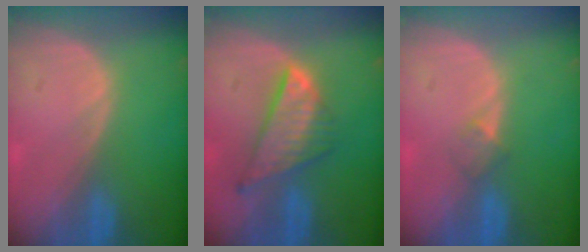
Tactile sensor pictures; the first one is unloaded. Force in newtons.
{"total": 8.3, "press": 7.1, "slide": 4.2}
{"total": 2.0, "press": 1.6, "slide": 1.1}